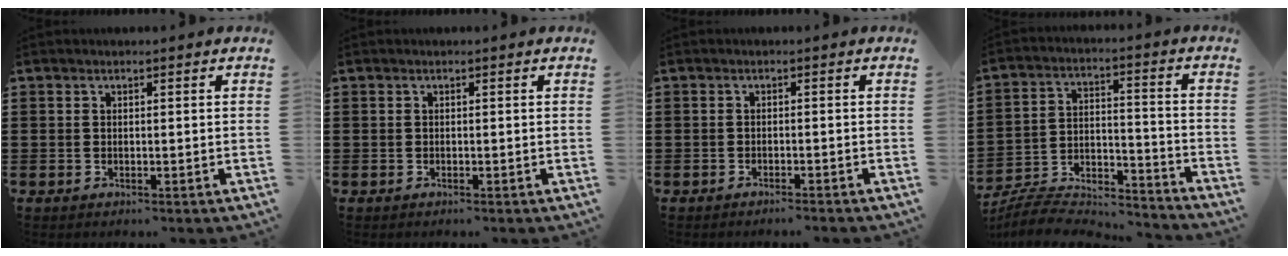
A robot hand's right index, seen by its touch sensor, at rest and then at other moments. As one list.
[{"total": 0.0}, {"total": 1.1, "force": [-1.0, -0.2, 0.2], "torque": [-0.005, 0.001, -0.021]}, {"total": 6.6, "force": [-6.3, 1.3, 1.2], "torque": [-0.028, 0.003, -0.128]}]